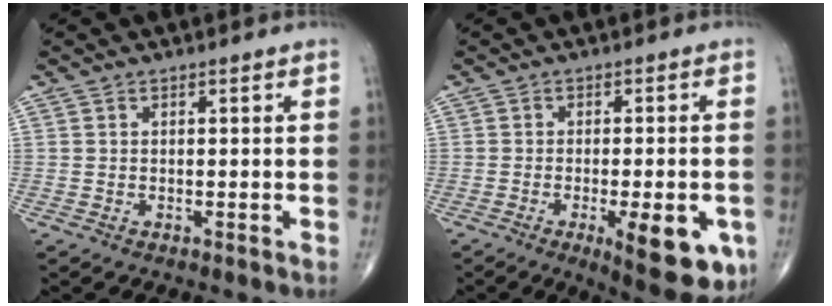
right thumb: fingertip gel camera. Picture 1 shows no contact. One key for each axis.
{"total": 12.8, "fx": -4.7, "fy": 4.3, "fz": 11.1, "tx": -0.127, "ty": -0.003, "tz": -0.054}